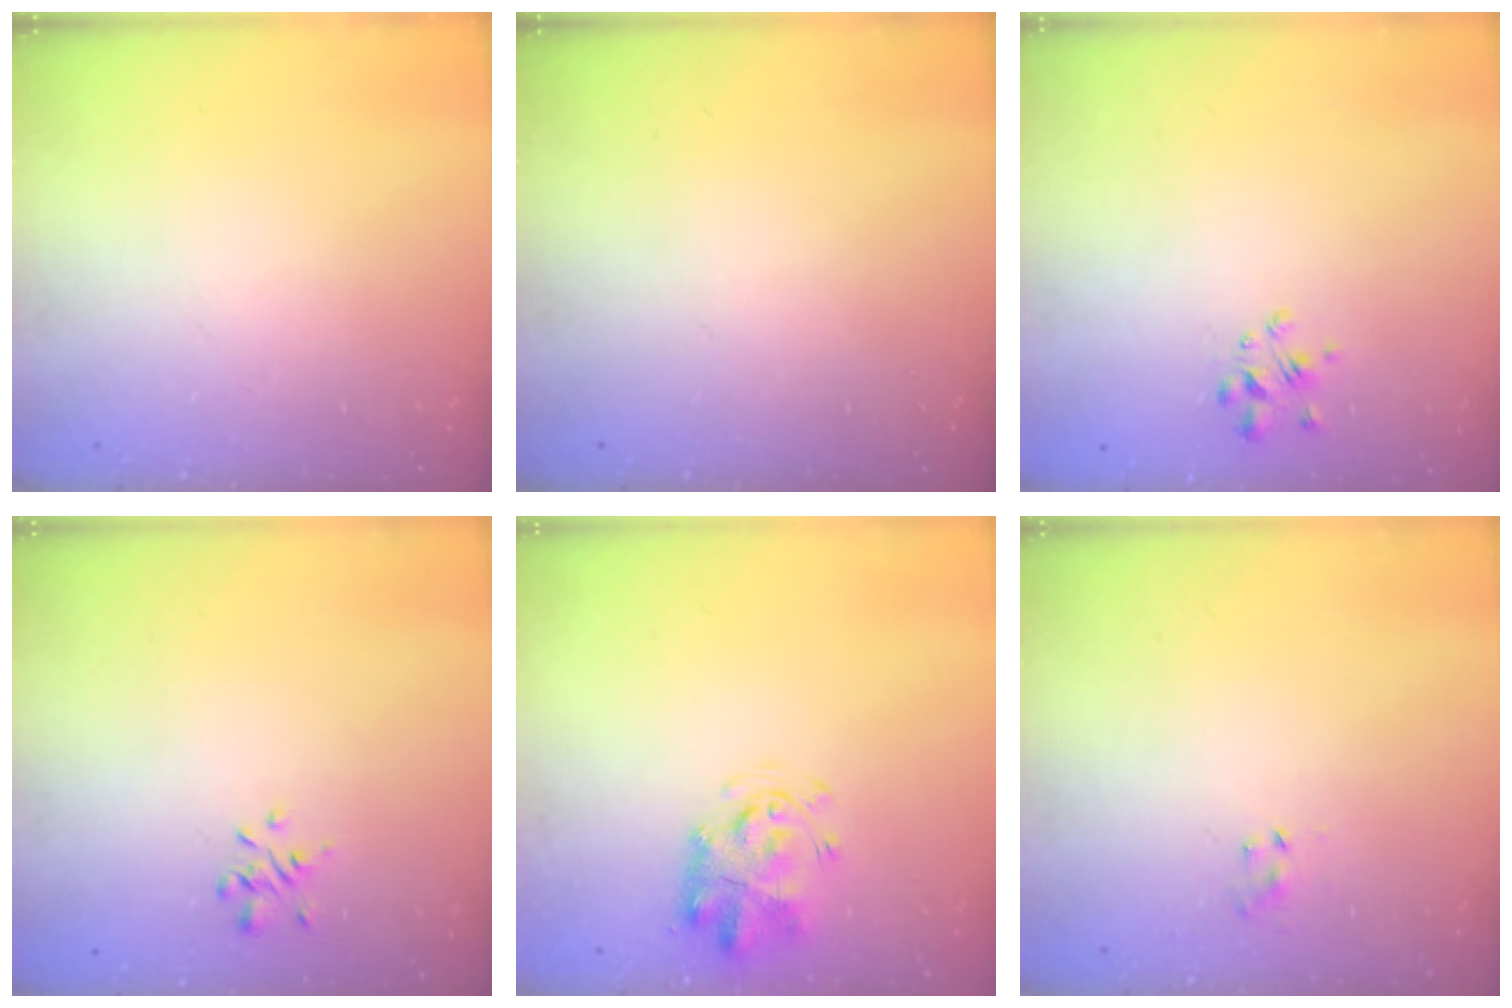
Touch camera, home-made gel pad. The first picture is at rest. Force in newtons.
{"total": 0.0}
{"total": 2.7, "press": 2.4, "slide": 1.1}
{"total": 0.9, "press": 0.7, "slide": 0.5}
{"total": 3.4, "press": 3.4, "slide": 0.4}
{"total": 3.6, "press": 3.4, "slide": 1.4}